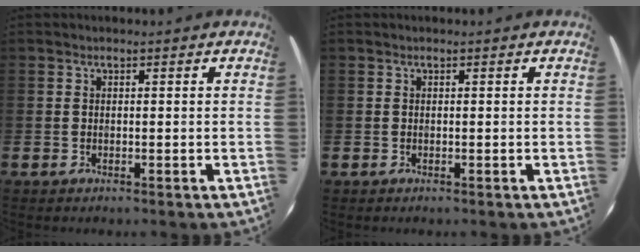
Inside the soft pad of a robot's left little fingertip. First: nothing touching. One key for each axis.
{"total": 0.0}